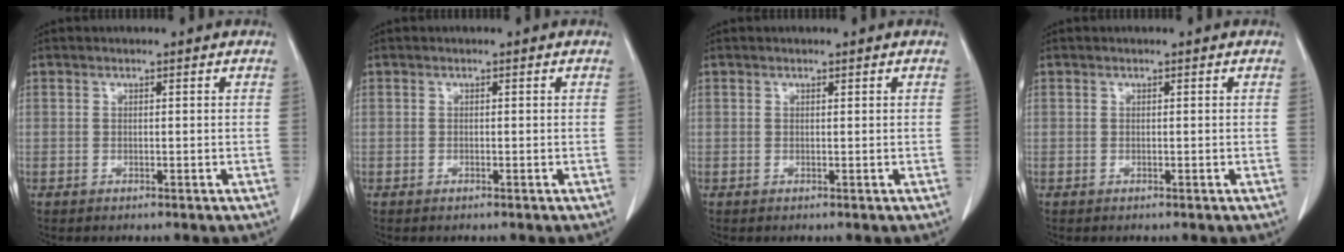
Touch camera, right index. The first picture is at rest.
{"total": 0.0}
{"total": 0.0}
{"total": 0.0}